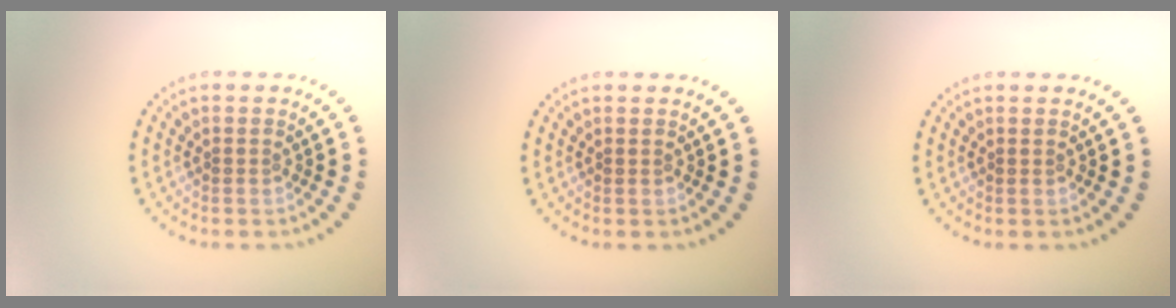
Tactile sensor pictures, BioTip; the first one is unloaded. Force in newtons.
{"total": 0.0}
{"total": 0.0}